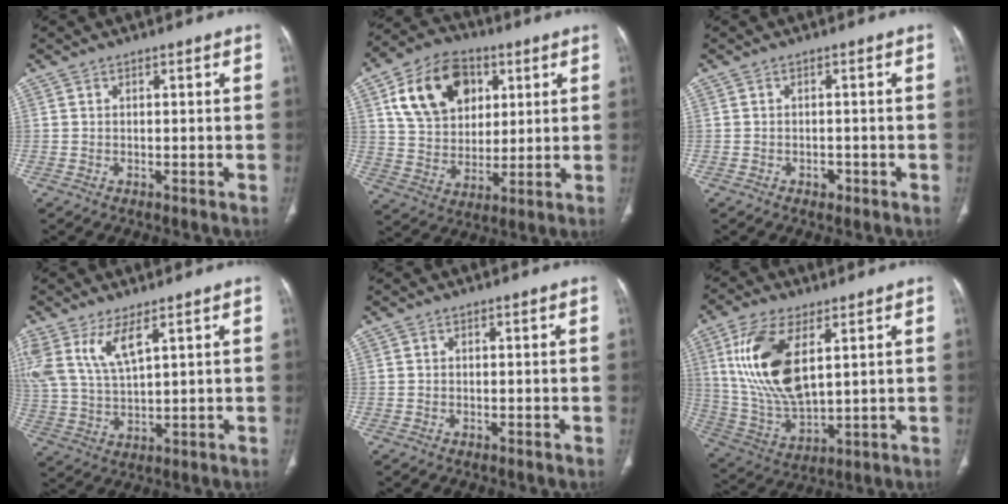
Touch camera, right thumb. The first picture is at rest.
{"total": 17.1, "force": [6.4, 12.2, 10.2], "torque": [-0.148, -0.006, 0.115]}
{"total": 1.5, "force": [-0.7, 1.1, 0.7], "torque": [-0.006, 0.005, -0.008]}
{"total": 9.4, "force": [5.1, 3.2, 7.1], "torque": [-0.158, -0.015, 0.116]}
{"total": 0.0}
{"total": 17.1, "force": [5.5, 8.0, 14.0], "torque": [-0.282, -0.021, 0.117]}